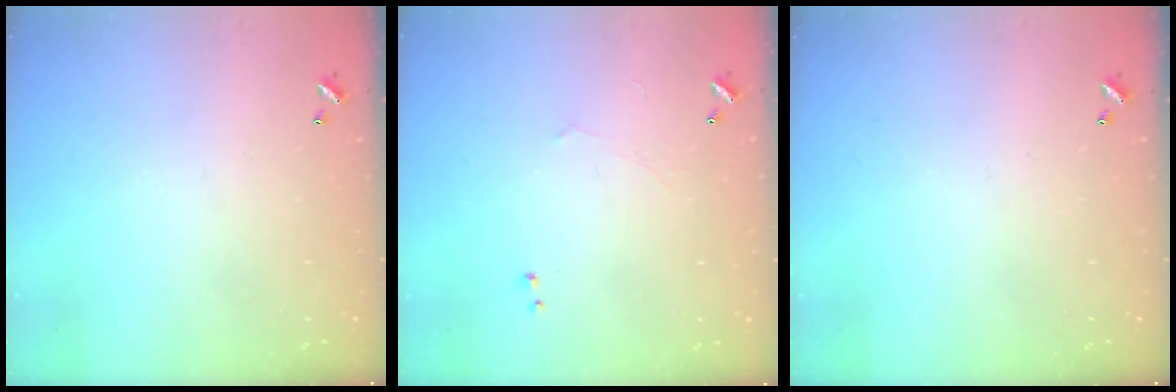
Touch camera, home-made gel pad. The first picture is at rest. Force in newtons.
{"total": 0.7, "press": 0.1, "slide": 0.7}
{"total": 0.0}